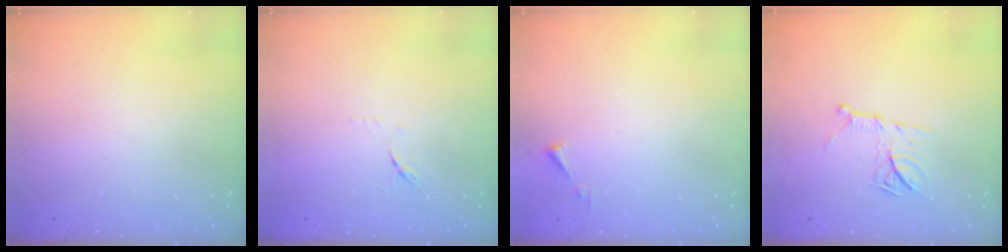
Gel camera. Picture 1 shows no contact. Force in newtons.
{"total": 6.2, "press": 6.1, "slide": 0.9}
{"total": 3.2, "press": 3.2, "slide": 0.4}
{"total": 10.6, "press": 10.6, "slide": 0.8}